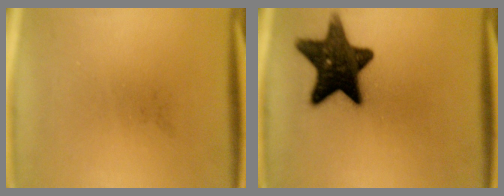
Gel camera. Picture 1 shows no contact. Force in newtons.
{"total": 15.0}